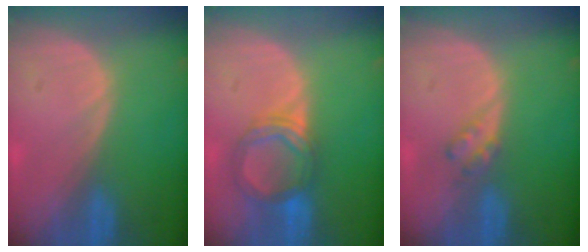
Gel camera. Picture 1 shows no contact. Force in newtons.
{"total": 5.4, "press": 5.3, "slide": 0.9}
{"total": 2.3, "press": 2.2, "slide": 0.3}